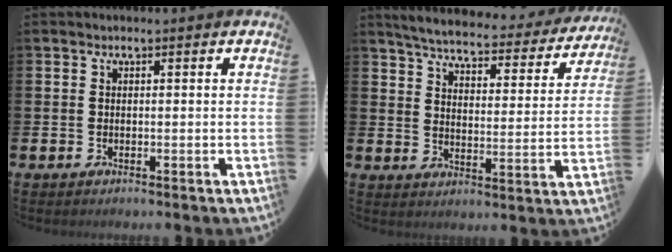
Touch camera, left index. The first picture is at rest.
{"total": 5.0, "force": [4.6, 0.8, 1.7], "torque": [-0.060, -0.033, 0.073]}